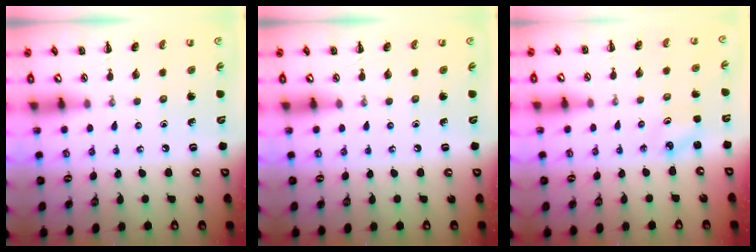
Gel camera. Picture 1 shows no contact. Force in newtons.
{"total": 0.0}
{"total": 1.9, "press": 1.8, "slide": 0.4}